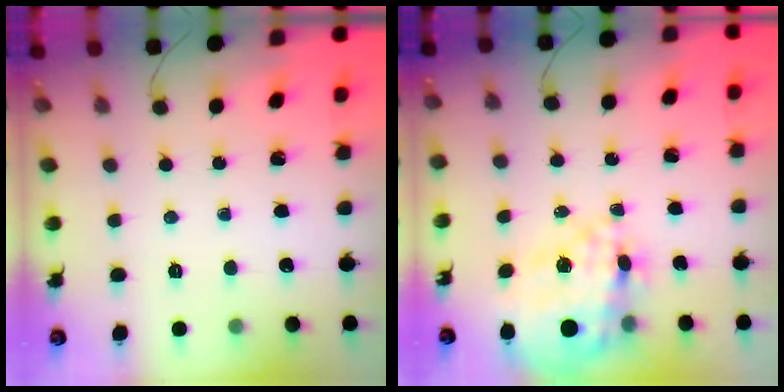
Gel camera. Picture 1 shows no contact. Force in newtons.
{"total": 22.6, "press": 22.1, "slide": 4.6}